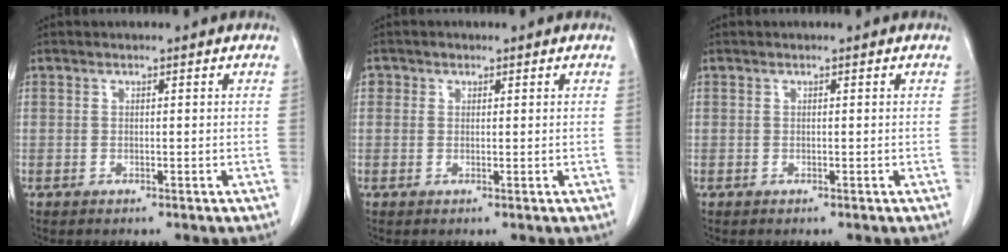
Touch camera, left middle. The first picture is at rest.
{"total": 1.4, "force": [0.6, 1.2, 0.1], "torque": [0.009, 0.000, 0.004]}
{"total": 0.0}